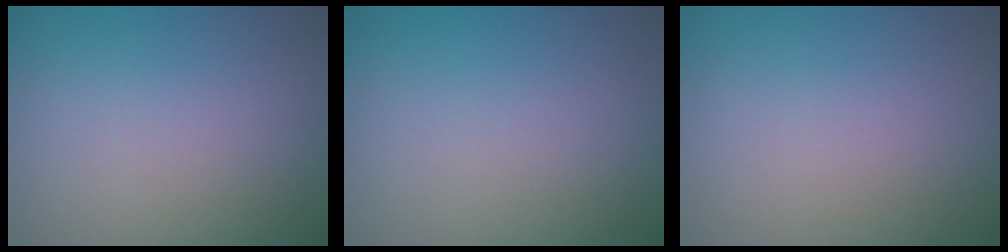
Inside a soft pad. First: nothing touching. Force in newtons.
{"total": 0.0}
{"total": 0.0}